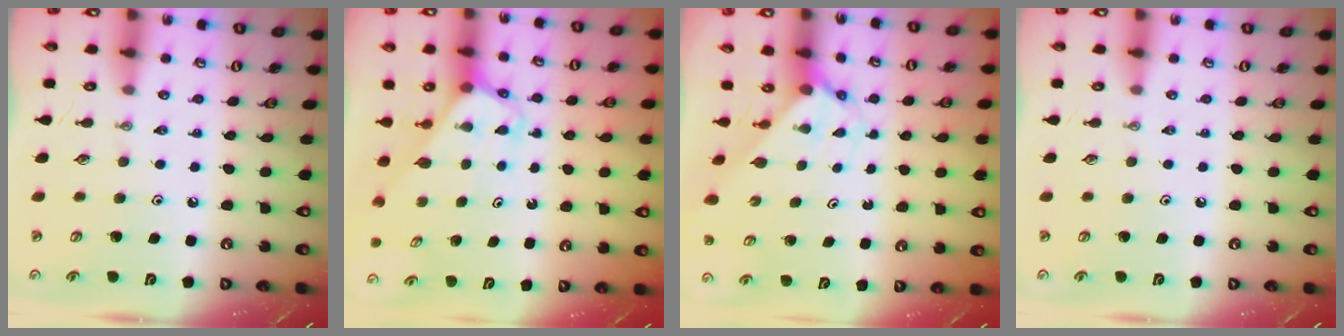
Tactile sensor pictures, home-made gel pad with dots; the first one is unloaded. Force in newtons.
{"total": 3.1, "press": 3.1, "slide": 0.2}
{"total": 1.9, "press": 1.9, "slide": 0.2}
{"total": 0.0}